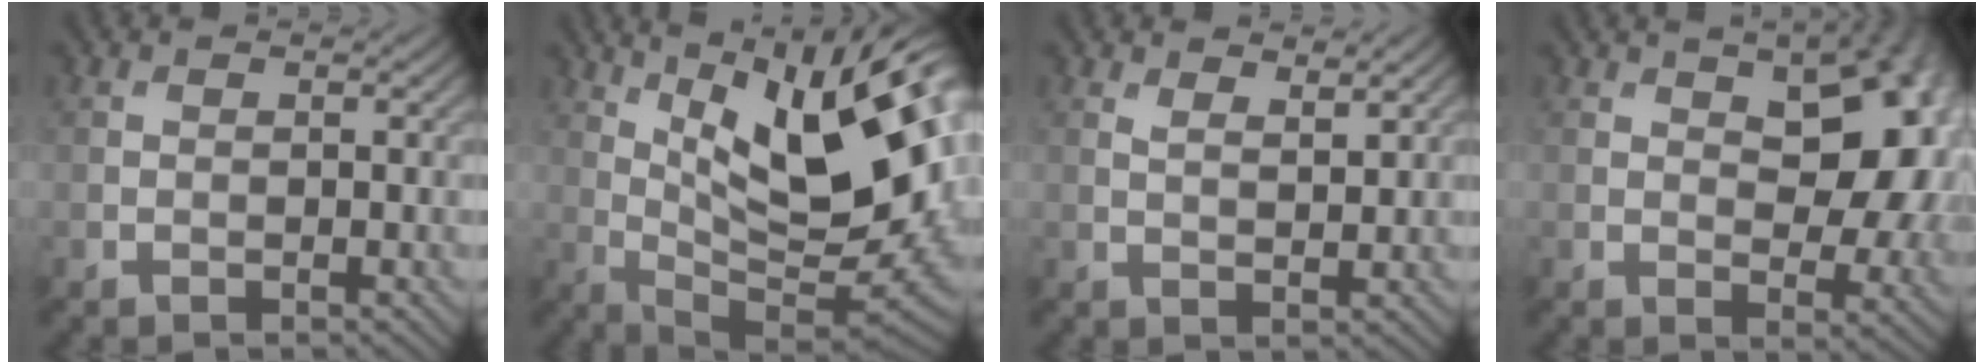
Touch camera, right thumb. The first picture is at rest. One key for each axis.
{"total": 19.2, "fx": 5.5, "fy": 7.9, "fz": 16.6, "tx": -0.246, "ty": 0.011, "tz": 0.090}
{"total": 2.3, "fx": 1.9, "fy": 0.5, "fz": 1.1, "tx": -0.010, "ty": -0.013, "tz": 0.035}
{"total": 13.6, "fx": 3.2, "fy": 7.4, "fz": 10.9, "tx": -0.124, "ty": 0.002, "tz": 0.046}